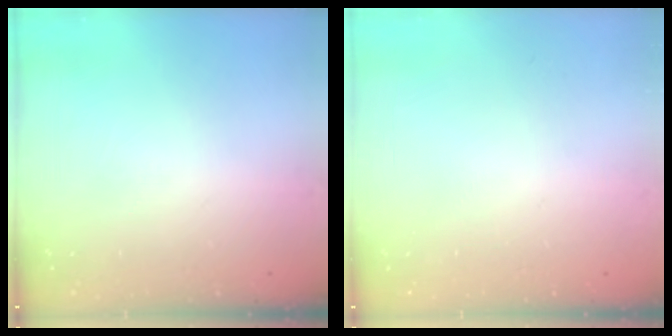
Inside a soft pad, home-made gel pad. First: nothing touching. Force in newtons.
{"total": 0.0}